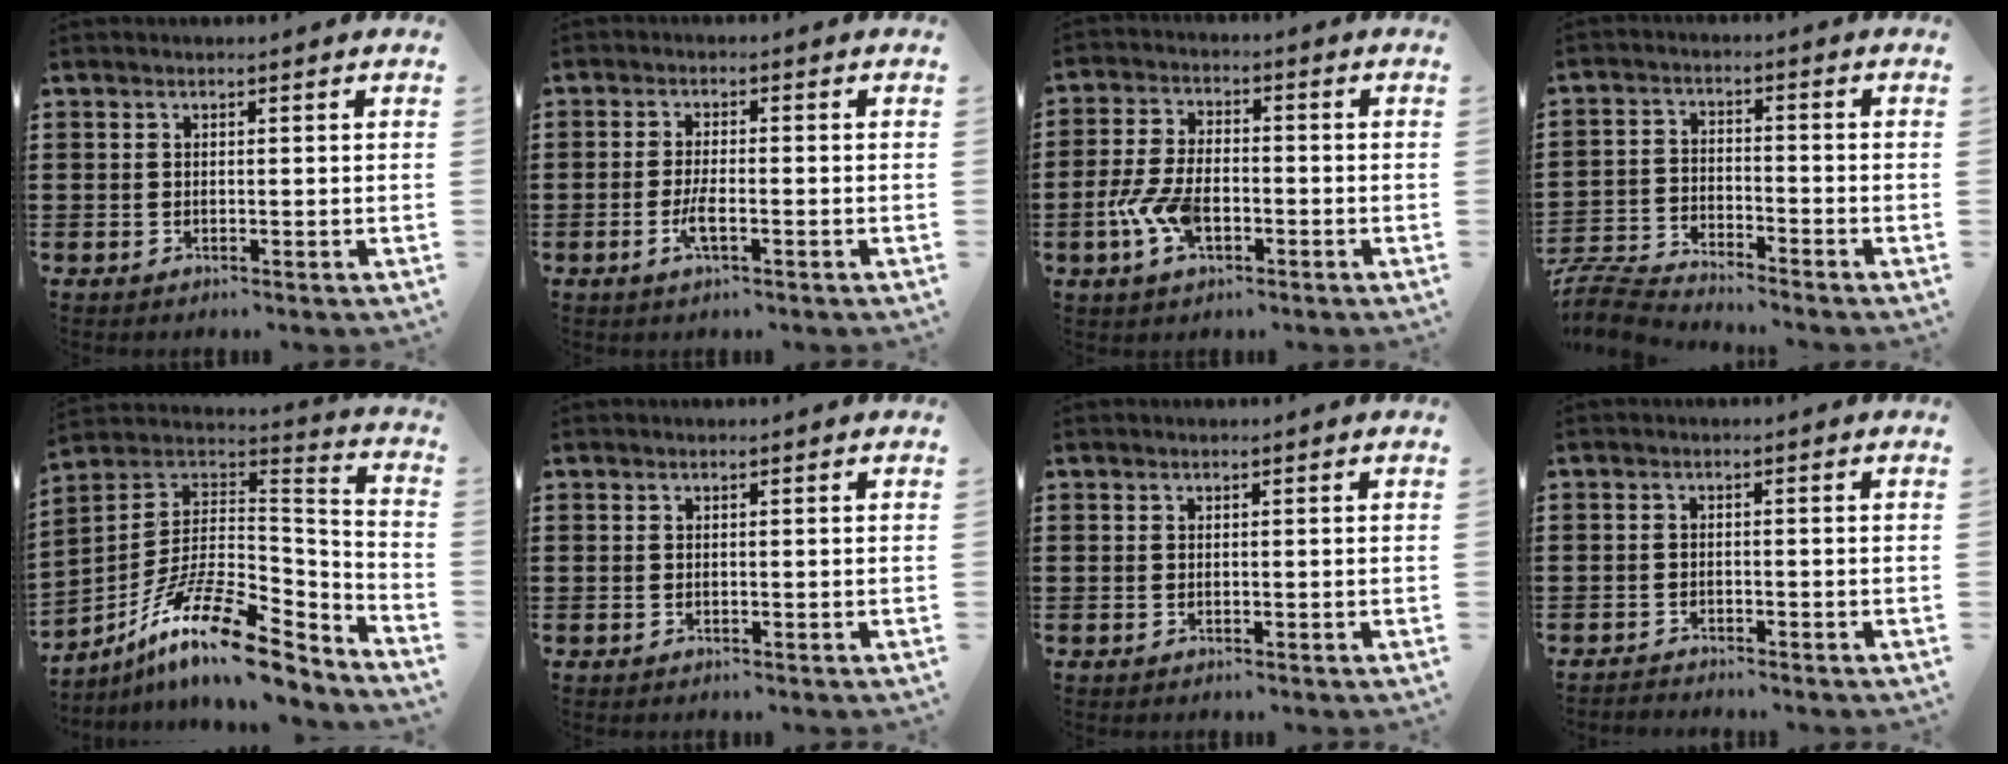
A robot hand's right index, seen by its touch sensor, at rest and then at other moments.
{"total": 2.9, "force": [-1.3, 0.7, 2.6], "torque": [-0.058, -0.003, -0.027]}
{"total": 6.9, "force": [-2.4, 3.6, 5.4], "torque": [-0.133, -0.004, -0.049]}
{"total": 6.0, "force": [-5.9, 0.5, 0.8], "torque": [-0.042, -0.002, -0.125]}
{"total": 17.2, "force": [-10.6, 5.3, 12.5], "torque": [-0.234, 0.022, -0.186]}
{"total": 0.0}
{"total": 0.0}
{"total": 1.4, "force": [-1.4, 0.1, -0.2], "torque": [0.001, 0.003, -0.031]}